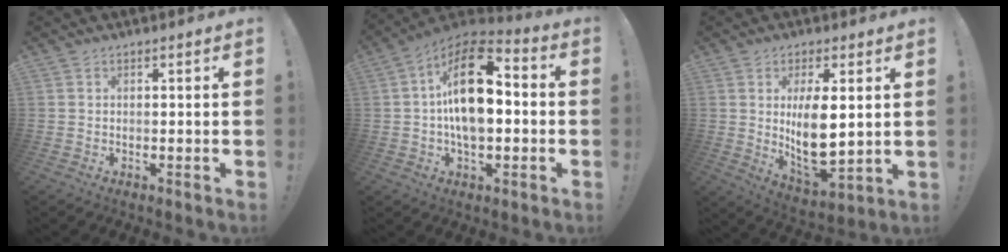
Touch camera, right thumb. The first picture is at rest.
{"total": 19.0, "force": [0.4, 11.0, 15.5], "torque": [-0.247, 0.012, 0.003]}
{"total": 12.6, "force": [2.4, 5.8, 10.9], "torque": [-0.185, -0.036, 0.042]}